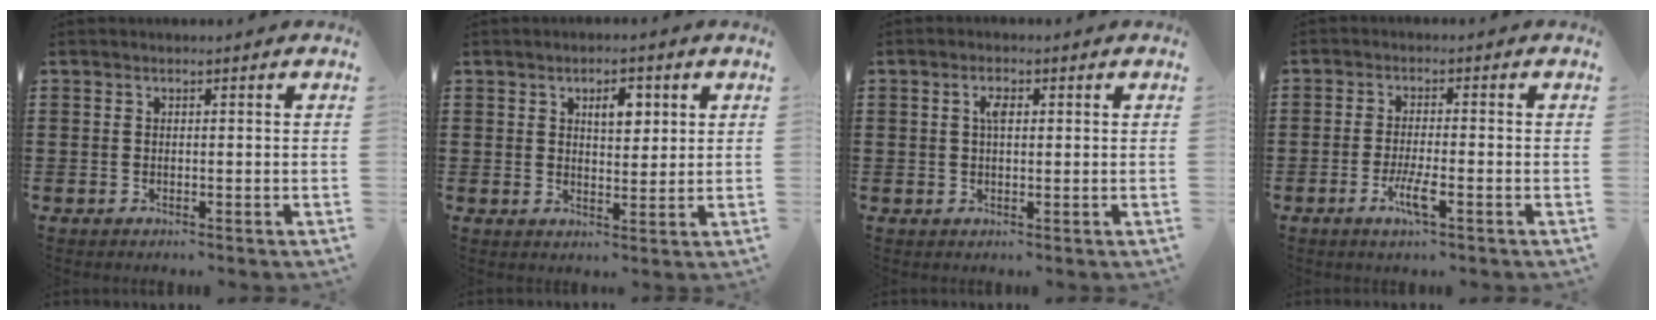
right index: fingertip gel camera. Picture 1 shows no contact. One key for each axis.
{"total": 4.2, "fx": 1.7, "fy": 2.1, "fz": 3.2, "tx": -0.046, "ty": 0.002, "tz": 0.022}
{"total": 2.3, "fx": 0.6, "fy": 1.0, "fz": 2.0, "tx": -0.043, "ty": 0.008, "tz": 0.008}
{"total": 4.4, "fx": -2.0, "fy": 0.7, "fz": 3.8, "tx": -0.084, "ty": -0.011, "tz": -0.040}